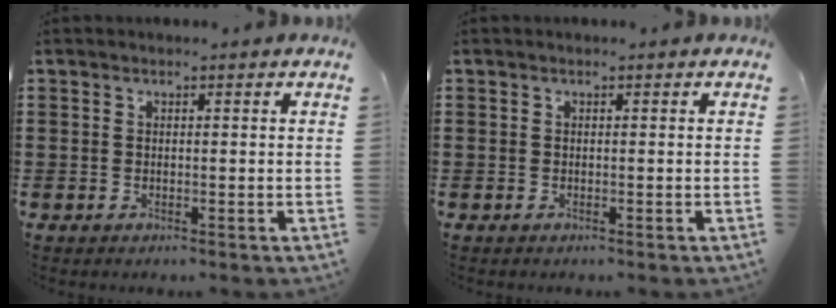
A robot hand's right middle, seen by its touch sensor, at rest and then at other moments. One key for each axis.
{"total": 0.0}